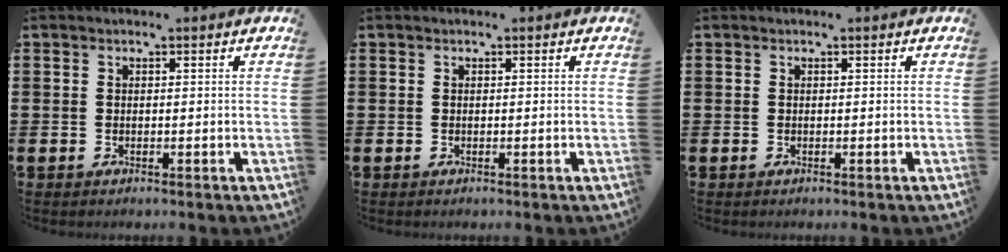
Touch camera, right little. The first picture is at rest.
{"total": 0.0}
{"total": 0.0}